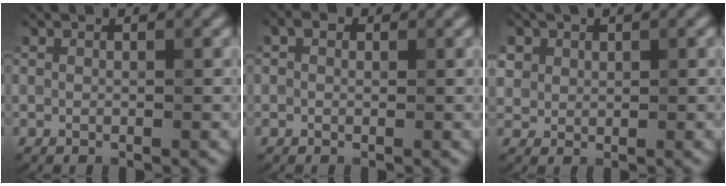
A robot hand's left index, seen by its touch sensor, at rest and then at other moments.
{"total": 0.9, "force": [0.3, 0.6, 0.6], "torque": [-0.008, 0.001, -0.001]}
{"total": 1.5, "force": [0.7, 1.3, 0.3], "torque": [-0.005, -0.006, 0.027]}